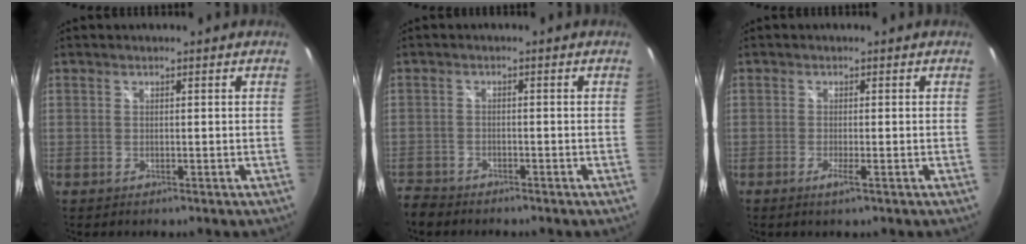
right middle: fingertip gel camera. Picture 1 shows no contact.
{"total": 4.6, "force": [-4.2, 1.7, 0.7], "torque": [-0.039, -0.014, -0.084]}
{"total": 1.6, "force": [-0.5, -0.6, 1.4], "torque": [-0.026, -0.006, -0.013]}